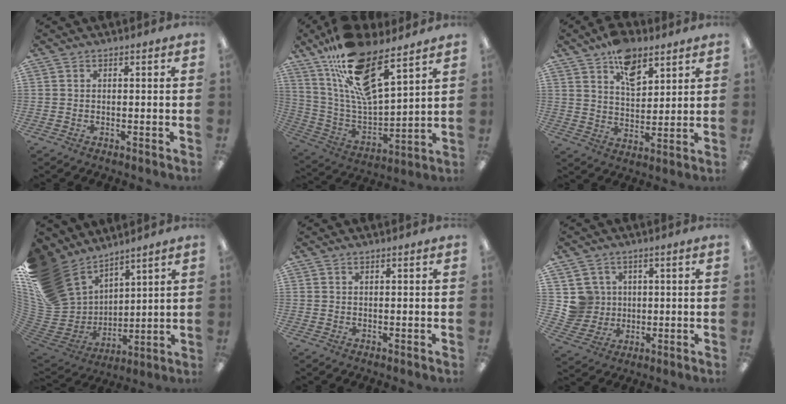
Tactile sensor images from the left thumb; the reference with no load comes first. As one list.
[{"total": 19.1, "force": [13.4, 5.7, 12.5], "torque": [-0.236, -0.077, 0.234]}, {"total": 10.3, "force": [6.6, 5.6, 5.5], "torque": [-0.077, -0.033, 0.118]}, {"total": 20.5, "force": [11.5, 14.4, 9.0], "torque": [-0.227, -0.067, 0.230]}, {"total": 0.0}, {"total": 7.1, "force": [2.1, 6.8, 0.2], "torque": [-0.027, -0.001, 0.045]}]